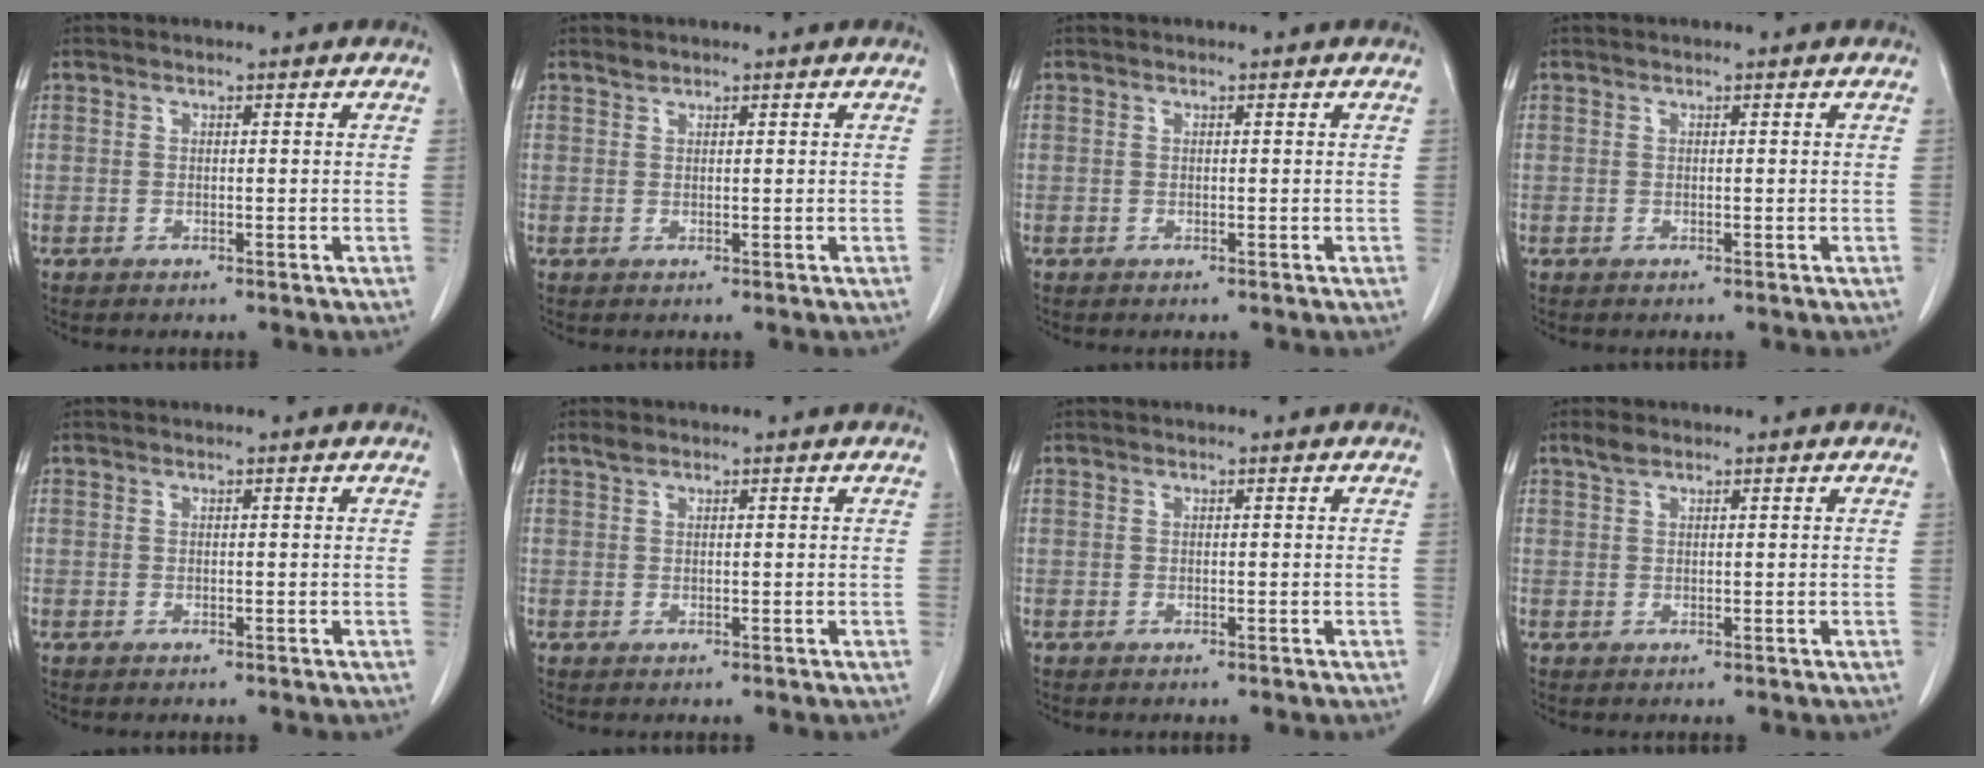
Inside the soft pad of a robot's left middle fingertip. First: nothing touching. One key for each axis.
{"total": 0.7, "fx": 0.6, "fy": 0.2, "fz": 0.0, "tx": -0.002, "ty": 0.000, "tz": 0.011}
{"total": 0.0}
{"total": 0.0}
{"total": 0.0}
{"total": 0.9, "fx": 0.7, "fy": 0.4, "fz": 0.3, "tx": -0.009, "ty": 0.008, "tz": 0.014}
{"total": 0.0}
{"total": 1.4, "fx": 1.1, "fy": 0.6, "fz": 0.7, "tx": -0.018, "ty": 0.009, "tz": 0.022}